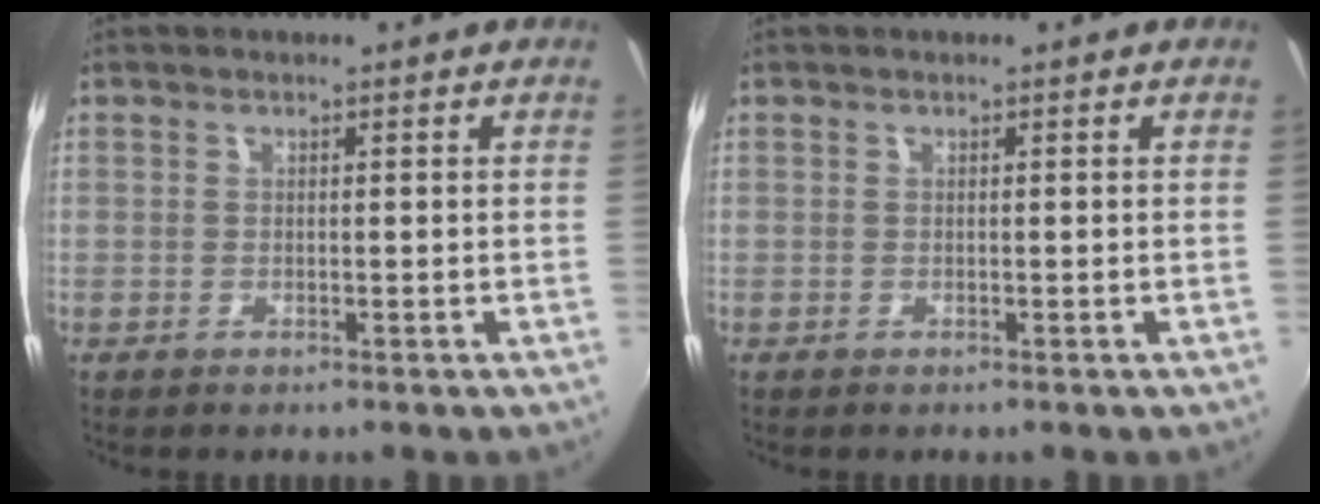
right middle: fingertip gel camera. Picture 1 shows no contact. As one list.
[{"total": 0.0}]